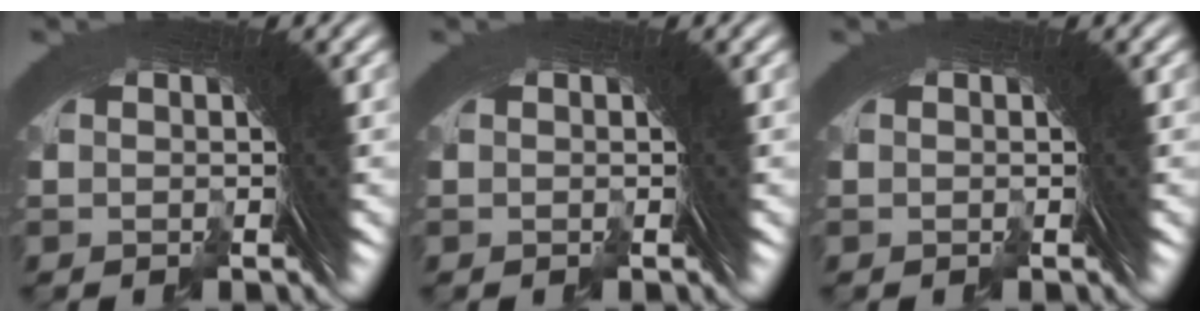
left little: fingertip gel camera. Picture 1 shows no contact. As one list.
[{"total": 0.0}, {"total": 0.0}]